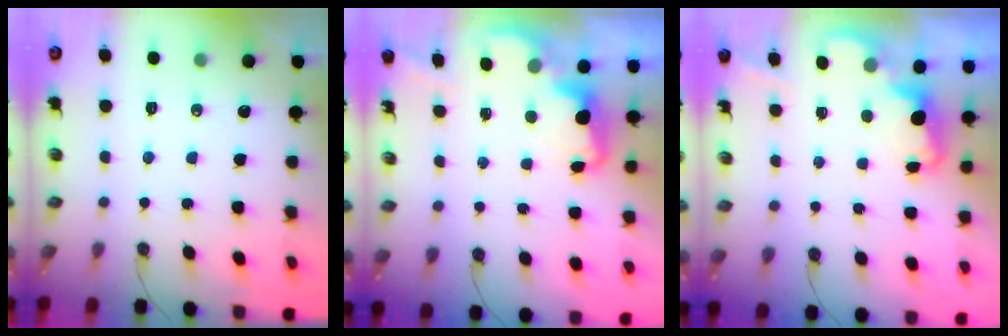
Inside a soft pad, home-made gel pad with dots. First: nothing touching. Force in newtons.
{"total": 2.5, "press": 2.4, "slide": 0.5}
{"total": 2.4, "press": 2.4, "slide": 0.5}